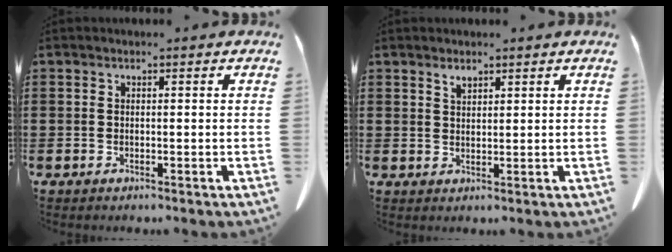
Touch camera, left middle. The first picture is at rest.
{"total": 1.6, "force": [1.3, 0.5, 0.7], "torque": [-0.009, -0.004, 0.024]}